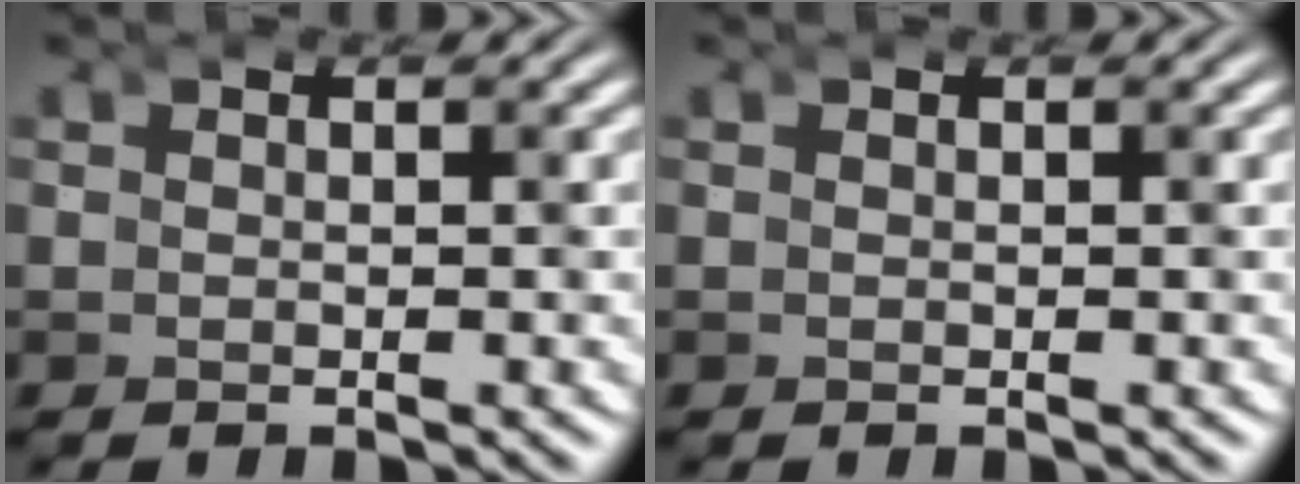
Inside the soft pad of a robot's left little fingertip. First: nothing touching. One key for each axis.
{"total": 0.0}